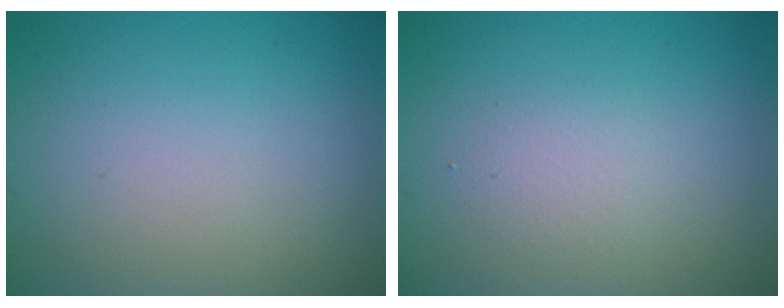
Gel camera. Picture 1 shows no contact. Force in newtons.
{"total": 1.5, "press": 1.5, "slide": 0.1}